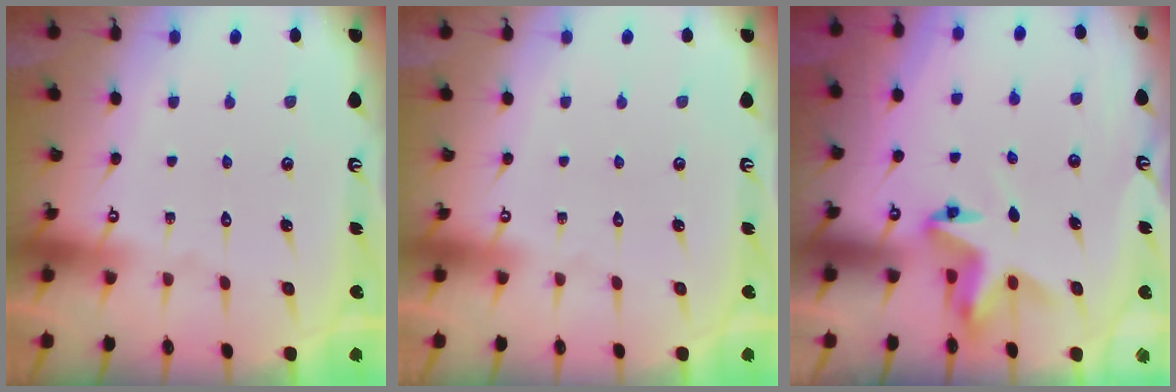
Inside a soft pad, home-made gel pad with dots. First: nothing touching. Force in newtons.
{"total": 0.0}
{"total": 5.1, "press": 5.1, "slide": 0.0}